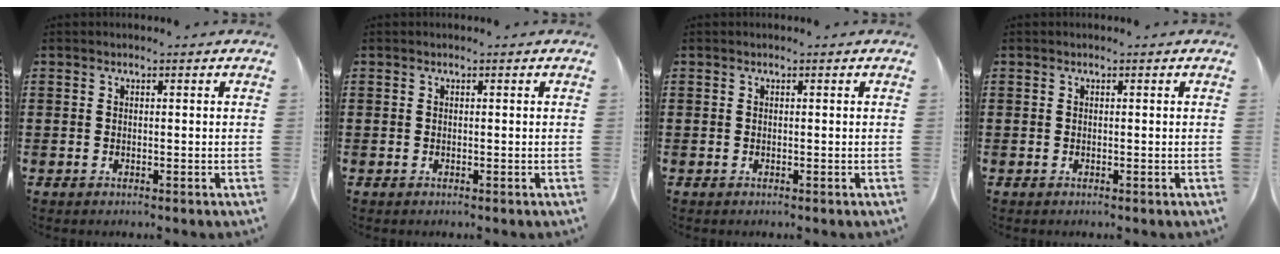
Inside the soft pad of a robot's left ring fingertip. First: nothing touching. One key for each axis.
{"total": 0.0}
{"total": 0.0}
{"total": 0.0}